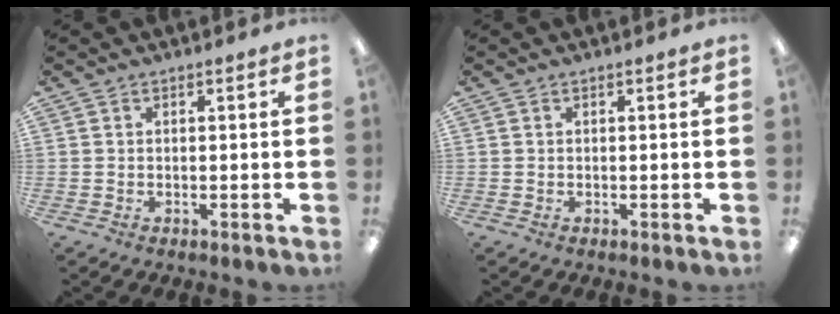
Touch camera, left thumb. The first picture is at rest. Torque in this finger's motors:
{"motor_torque": [0.01, 0.01, 0.09, 0.09, 0.00]}